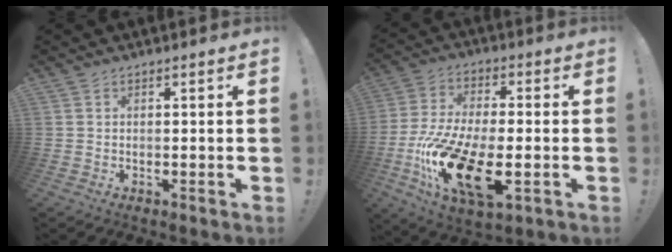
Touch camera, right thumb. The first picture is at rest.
{"total": 20.5, "force": [-6.5, 8.6, 17.4], "torque": [-0.348, 0.018, -0.099]}